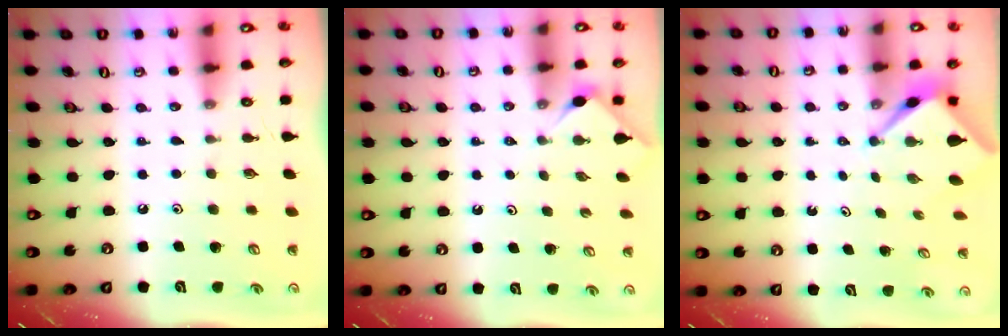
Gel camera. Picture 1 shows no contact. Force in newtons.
{"total": 2.7, "press": 2.7, "slide": 0.5}
{"total": 2.5, "press": 2.5, "slide": 0.2}